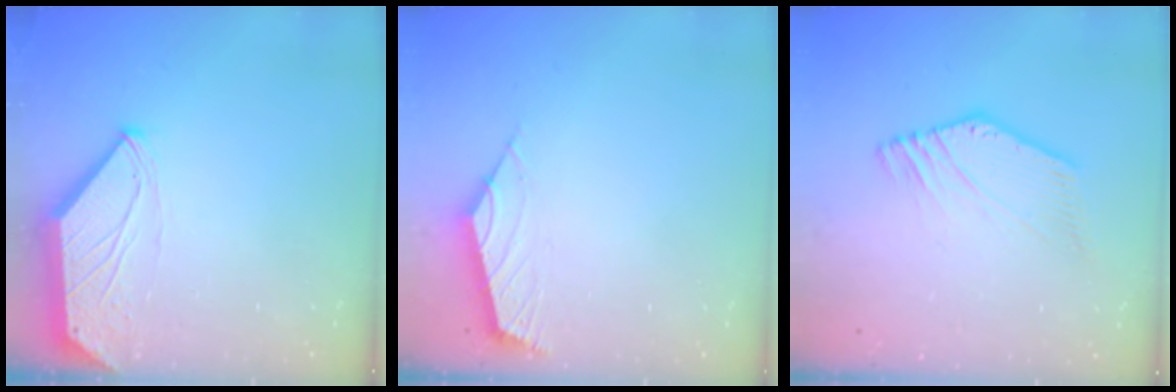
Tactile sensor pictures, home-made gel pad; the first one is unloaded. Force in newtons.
{"total": 2.6, "press": 2.5, "slide": 0.6}
{"total": 1.5, "press": 1.2, "slide": 0.9}